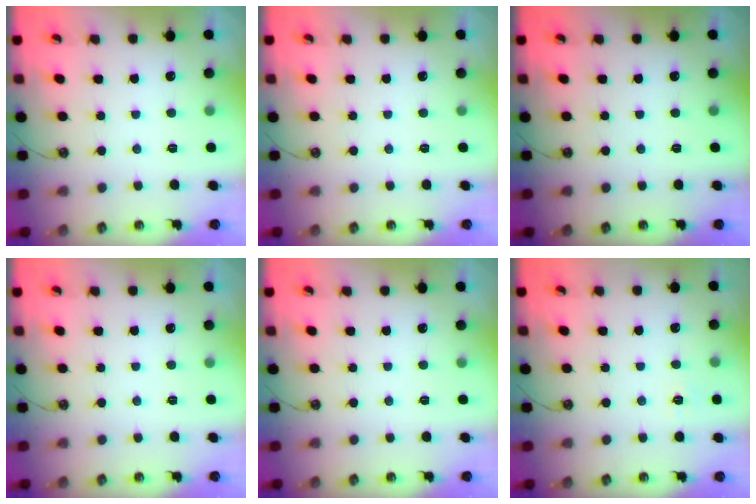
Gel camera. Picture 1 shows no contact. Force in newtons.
{"total": 0.0}
{"total": 0.0}
{"total": 0.0}
{"total": 0.0}
{"total": 4.5, "press": 4.5, "slide": 0.5}